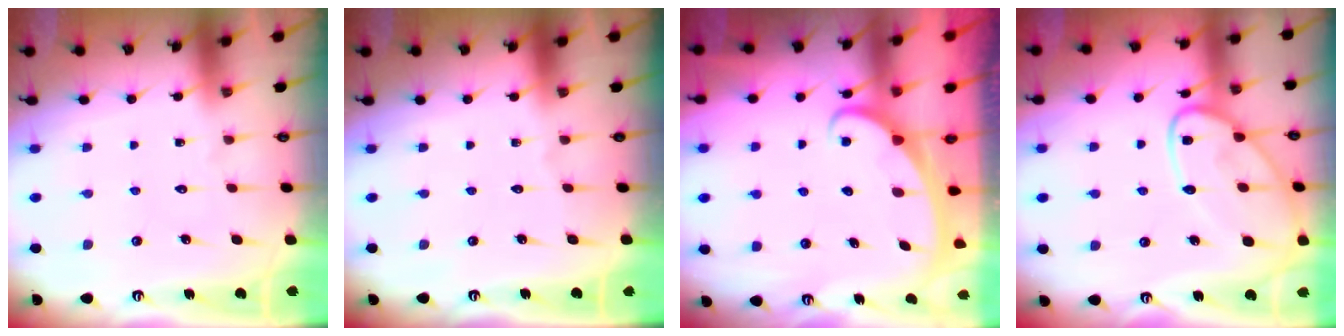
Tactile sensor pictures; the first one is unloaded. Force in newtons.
{"total": 0.0}
{"total": 2.4, "press": 2.4, "slide": 0.3}
{"total": 14.7, "press": 14.6, "slide": 1.2}